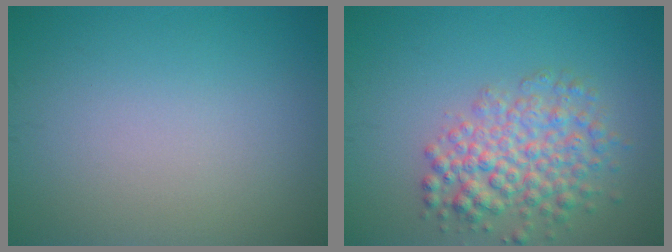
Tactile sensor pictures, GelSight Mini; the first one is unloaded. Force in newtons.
{"total": 5.1, "press": 5.1, "slide": 0.2}